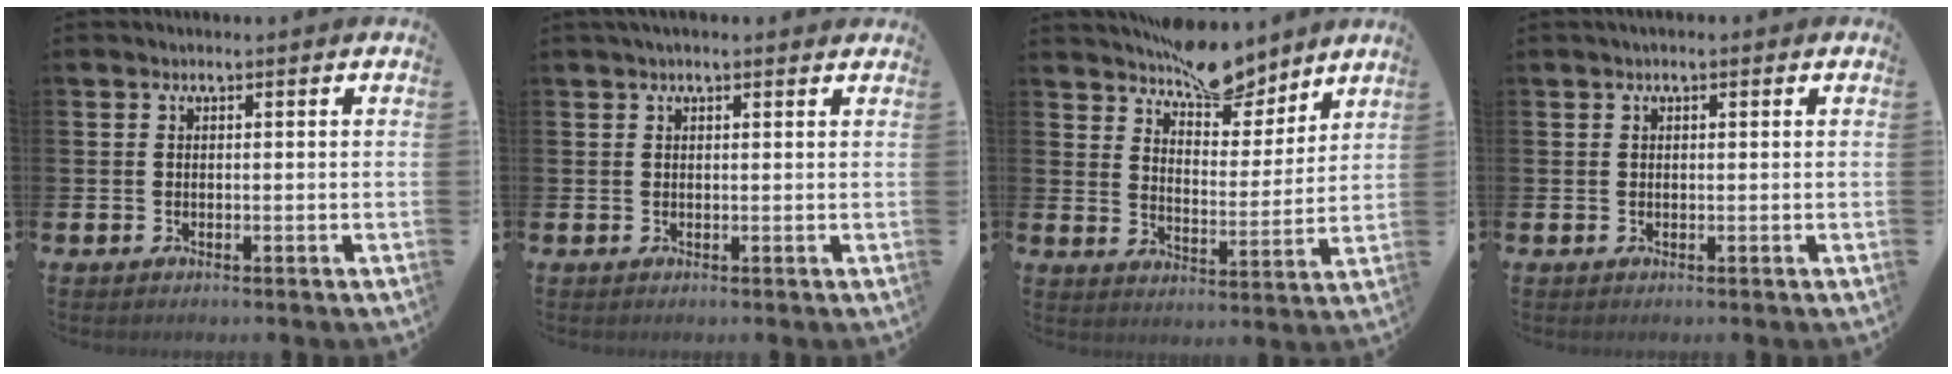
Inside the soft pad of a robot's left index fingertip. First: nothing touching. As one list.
[{"total": 1.3, "force": [1.0, 0.2, 0.7], "torque": [-0.009, 0.002, 0.017]}, {"total": 9.1, "force": [8.4, 2.7, 2.5], "torque": [-0.053, -0.051, 0.153]}, {"total": 0.8, "force": [0.5, 0.4, 0.3], "torque": [-0.005, 0.006, 0.007]}]